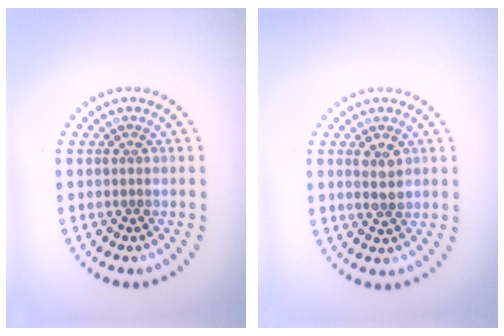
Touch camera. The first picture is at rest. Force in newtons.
{"total": 1.8, "press": 1.8, "slide": 0.1}